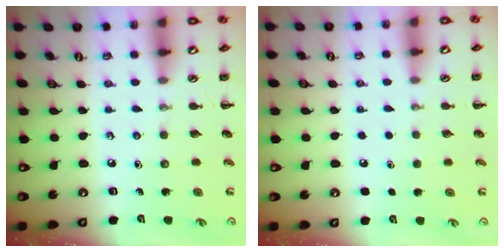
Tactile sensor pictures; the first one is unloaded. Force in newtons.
{"total": 1.7, "press": 1.7, "slide": 0.1}